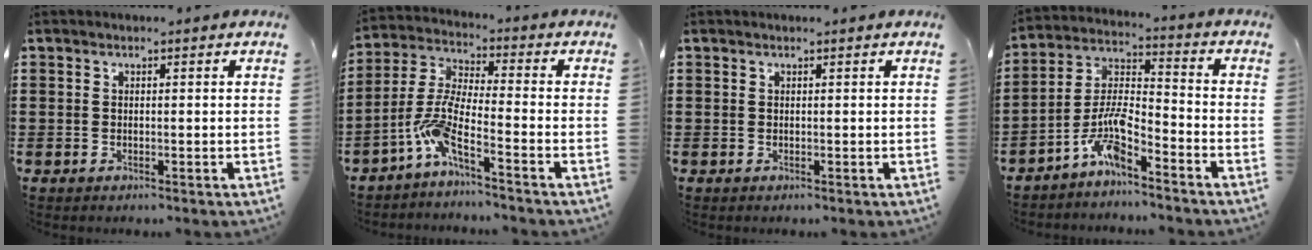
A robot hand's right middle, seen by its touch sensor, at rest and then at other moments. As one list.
[{"total": 6.7, "force": [-4.2, 0.7, 5.1], "torque": [-0.132, -0.023, -0.089]}, {"total": 0.0}, {"total": 7.8, "force": [-5.6, 1.6, 5.3], "torque": [-0.132, -0.011, -0.116]}]